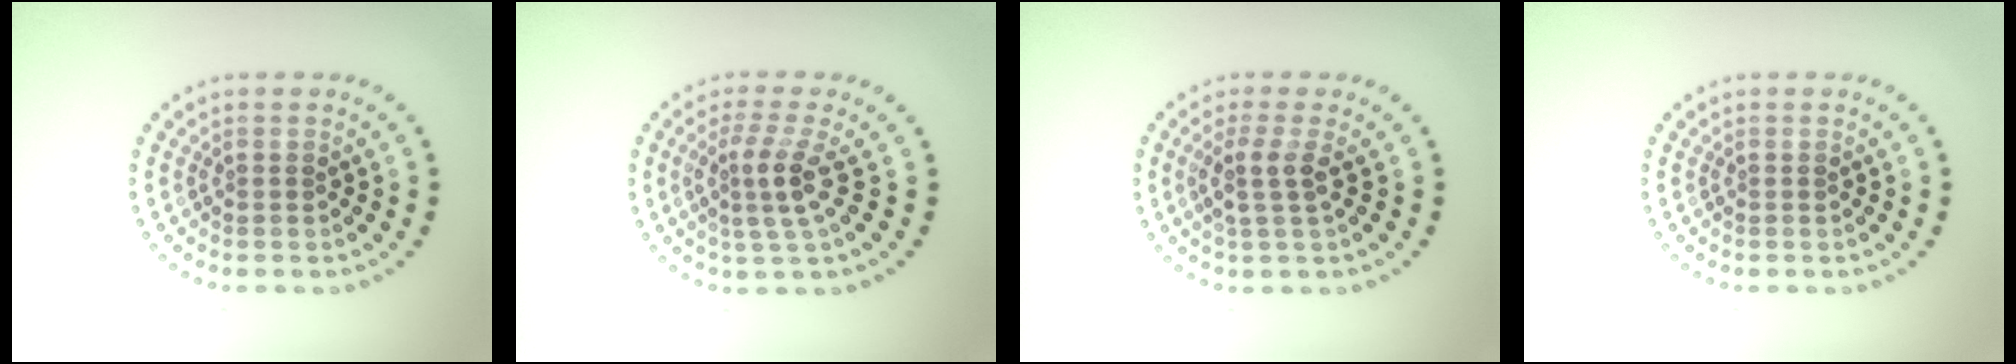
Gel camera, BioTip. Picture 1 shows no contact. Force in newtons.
{"total": 3.0, "press": 2.3, "slide": 1.9}
{"total": 2.4, "press": 1.9, "slide": 1.4}
{"total": 0.0}